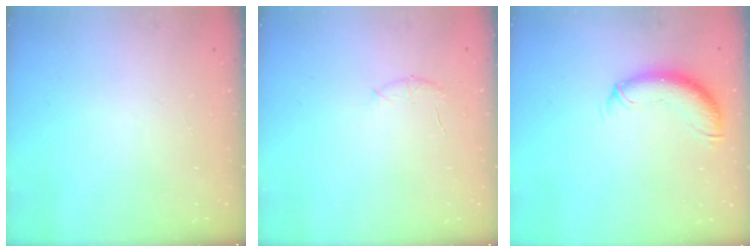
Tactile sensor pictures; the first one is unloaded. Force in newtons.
{"total": 6.7, "press": 6.5, "slide": 1.9}
{"total": 10.6, "press": 10.4, "slide": 2.1}